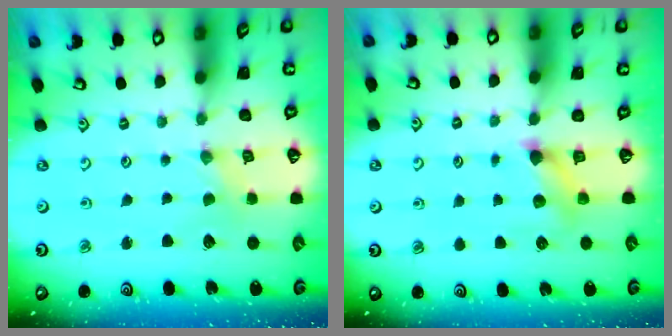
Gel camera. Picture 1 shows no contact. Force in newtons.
{"total": 6.5, "press": 6.4, "slide": 0.8}